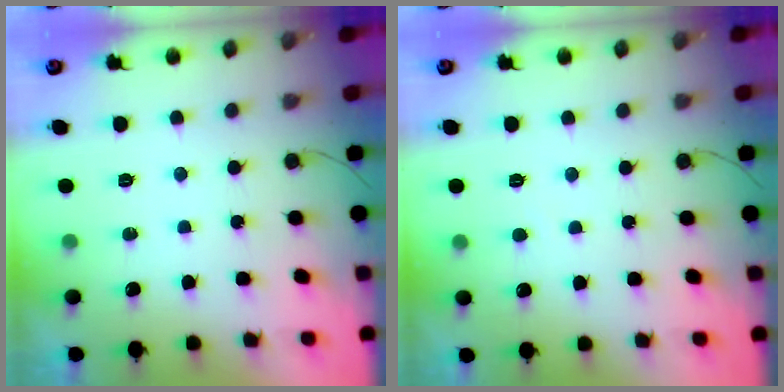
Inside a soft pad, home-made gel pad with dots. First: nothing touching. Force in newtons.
{"total": 1.7, "press": 1.7, "slide": 0.1}